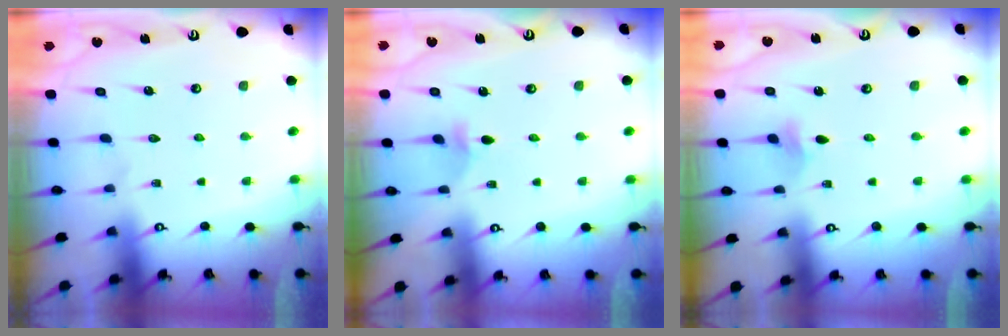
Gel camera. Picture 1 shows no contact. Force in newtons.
{"total": 3.8, "press": 3.8, "slide": 0.8}
{"total": 3.1, "press": 3.0, "slide": 0.7}